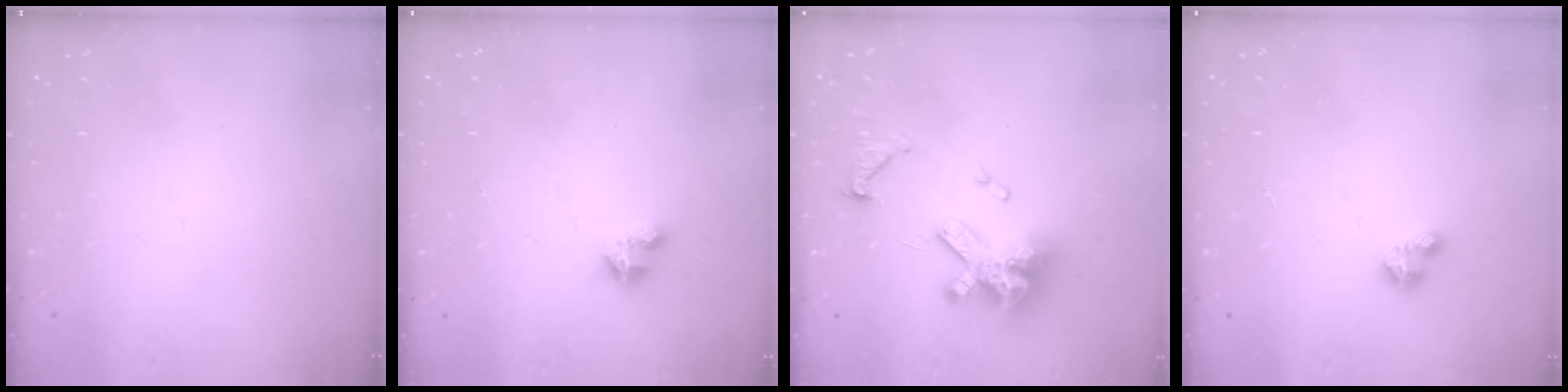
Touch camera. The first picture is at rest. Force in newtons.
{"total": 2.8, "press": 2.8, "slide": 0.2}
{"total": 14.9, "press": 14.8, "slide": 1.6}
{"total": 3.3, "press": 3.3, "slide": 0.2}